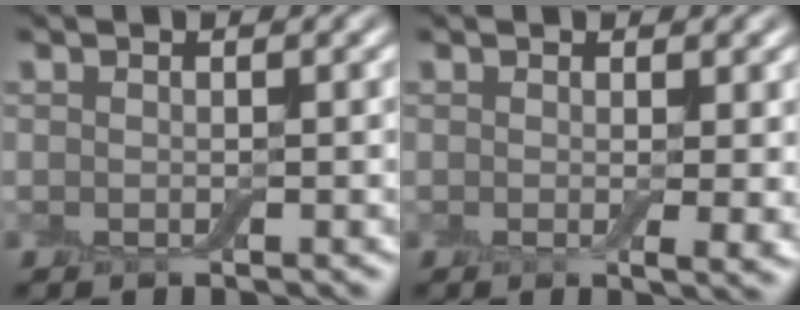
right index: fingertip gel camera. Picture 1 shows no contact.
{"total": 2.2, "force": [0.3, 0.5, 2.1], "torque": [-0.026, -0.011, 0.006]}